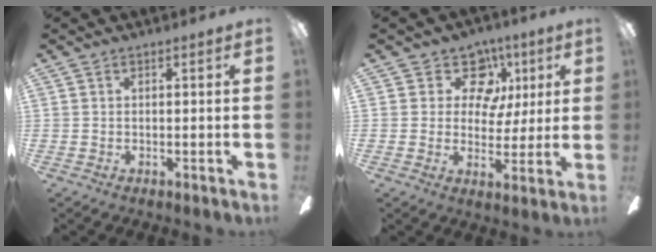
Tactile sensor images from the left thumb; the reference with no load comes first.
{"total": 12.0, "force": [5.1, 9.1, 5.9], "torque": [-0.078, -0.018, 0.093]}